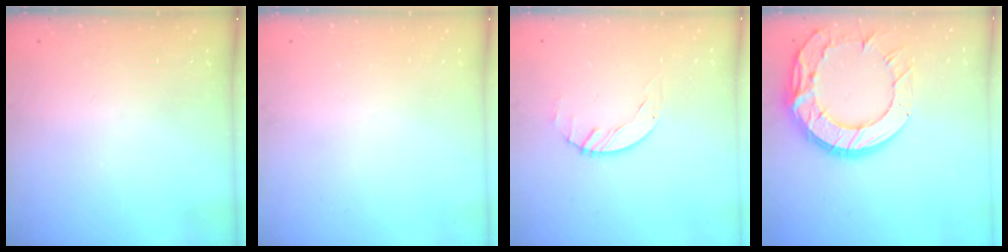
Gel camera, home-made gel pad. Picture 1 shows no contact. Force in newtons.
{"total": 0.0}
{"total": 1.5, "press": 1.5, "slide": 0.2}
{"total": 18.8, "press": 18.7, "slide": 1.6}